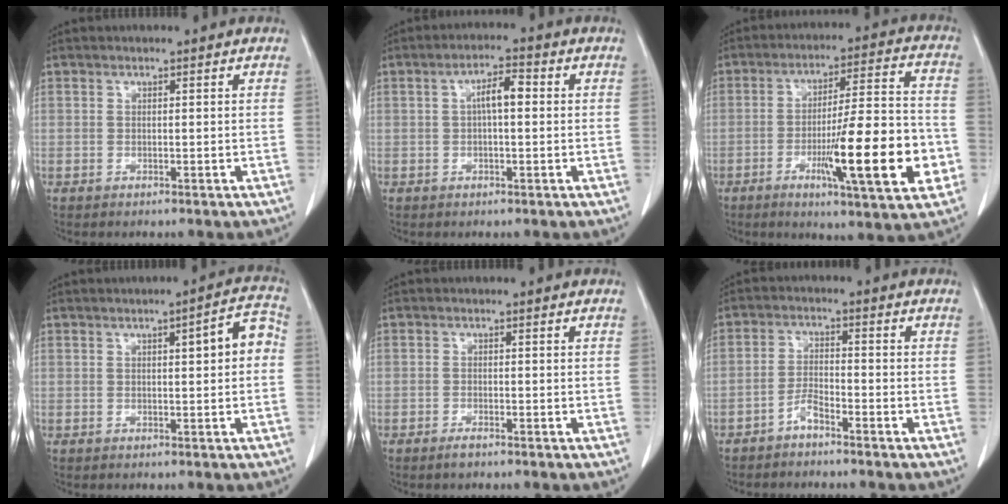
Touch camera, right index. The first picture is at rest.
{"total": 4.1, "force": [0.5, 1.1, 4.0], "torque": [-0.069, 0.014, 0.004]}
{"total": 17.2, "force": [-5.2, 1.7, 16.3], "torque": [-0.245, -0.004, -0.077]}
{"total": 4.9, "force": [0.4, 1.0, 4.8], "torque": [-0.059, 0.020, 0.001]}
{"total": 1.3, "force": [-1.1, 0.2, 0.7], "torque": [-0.016, -0.002, -0.018]}
{"total": 2.9, "force": [-2.4, 0.5, 1.5], "torque": [-0.030, 0.004, -0.049]}